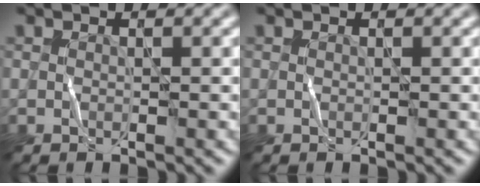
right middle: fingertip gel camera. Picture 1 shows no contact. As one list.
[{"total": 0.0}]